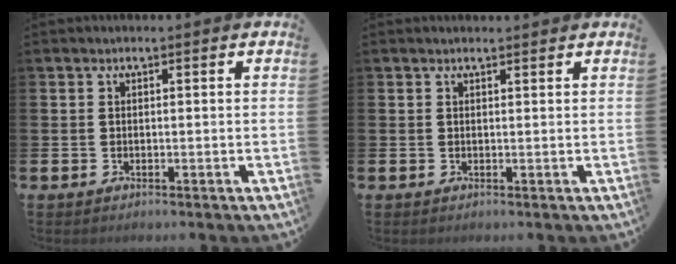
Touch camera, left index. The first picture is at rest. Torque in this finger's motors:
{"motor_torque": [0.31, -0.66, 0.08, -0.01]}